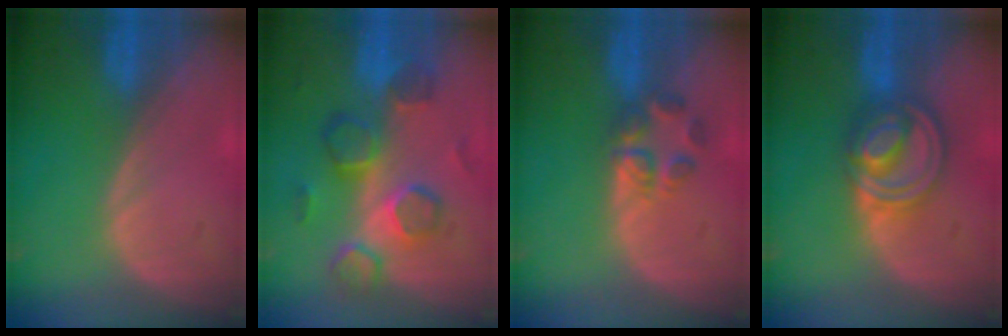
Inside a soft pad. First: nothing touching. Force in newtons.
{"total": 8.5, "press": 8.3, "slide": 2.1}
{"total": 4.0, "press": 4.0, "slide": 0.8}
{"total": 7.9, "press": 6.9, "slide": 3.9}